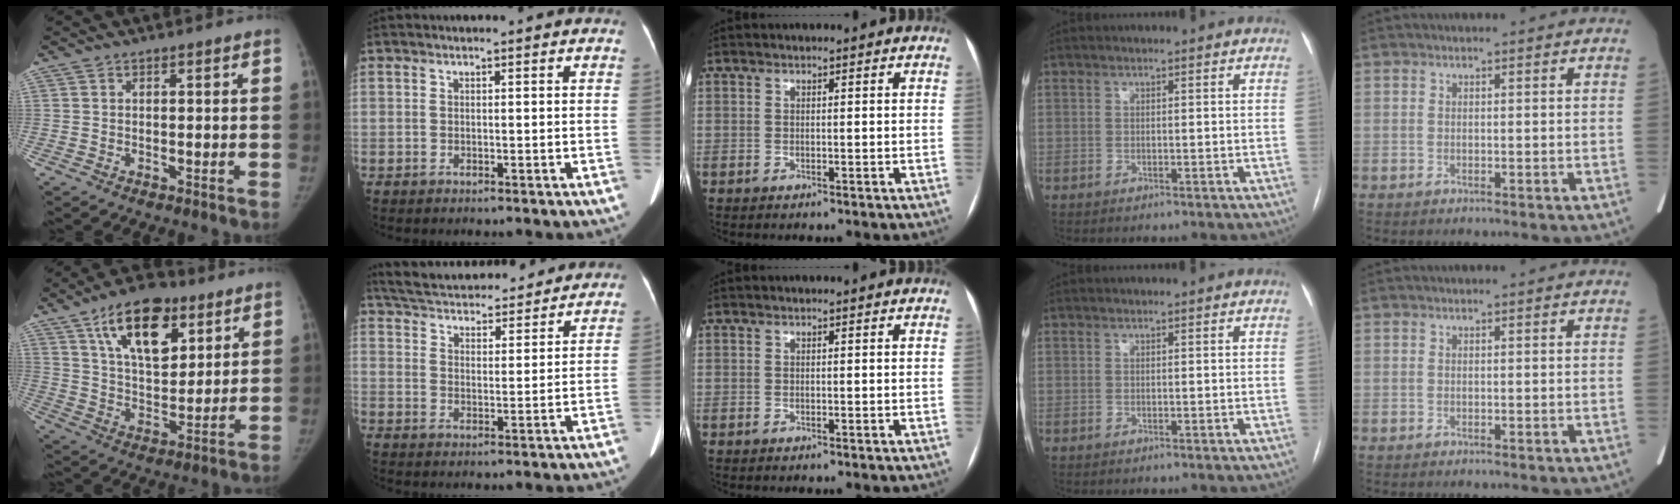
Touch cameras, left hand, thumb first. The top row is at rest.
{"thumb": {"total": 17.3, "force": [9.0, 8.9, 11.8], "torque": [-0.144, -0.036, 0.155]}, "index": {"total": 20.4, "force": [18.6, 4.5, 6.8], "torque": [-0.131, 0.034, 0.267]}}